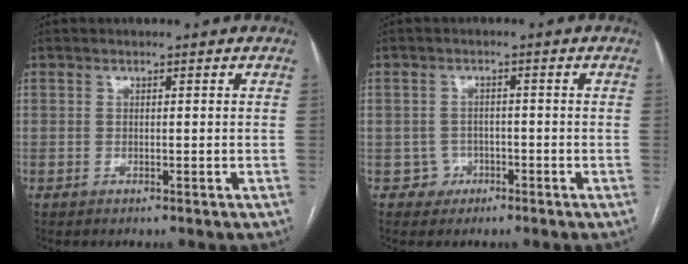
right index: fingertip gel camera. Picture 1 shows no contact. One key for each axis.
{"total": 2.8, "fx": -1.2, "fy": 2.5, "fz": -0.4, "tx": 0.023, "ty": 0.016, "tz": -0.022}